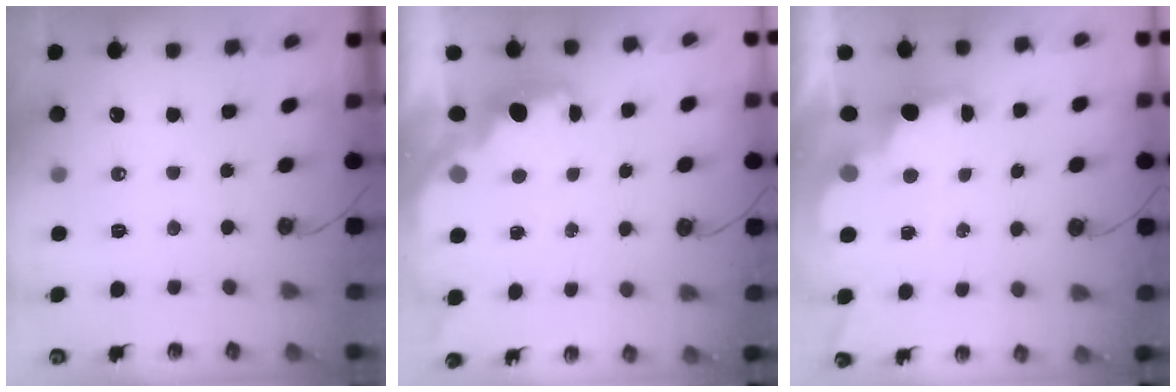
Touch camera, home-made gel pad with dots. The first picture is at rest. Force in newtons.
{"total": 2.0, "press": 1.9, "slide": 0.8}
{"total": 2.6, "press": 2.5, "slide": 0.8}